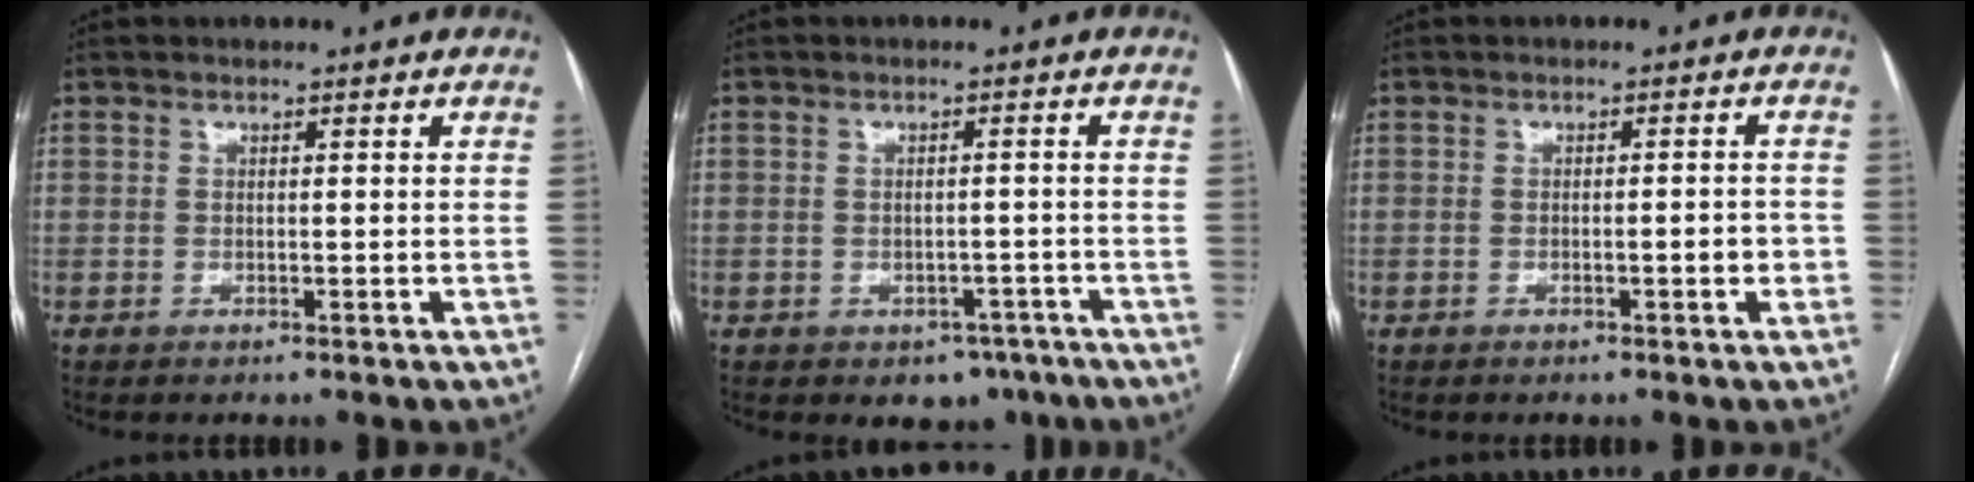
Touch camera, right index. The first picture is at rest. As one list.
[{"total": 4.4, "force": [-2.8, 3.0, 1.5], "torque": [-0.006, 0.012, -0.028]}, {"total": 2.3, "force": [-0.8, 0.4, 2.1], "torque": [-0.029, 0.007, -0.009]}]